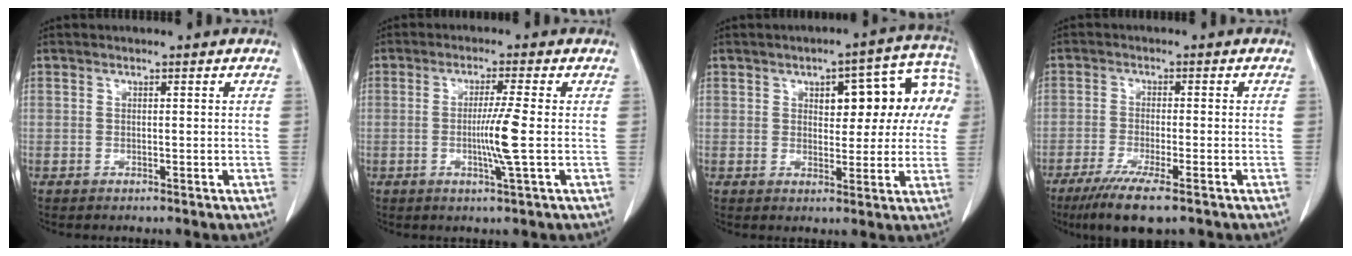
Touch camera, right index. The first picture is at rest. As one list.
[{"total": 5.5, "force": [-0.7, -1.2, 5.3], "torque": [-0.094, -0.011, -0.014]}, {"total": 11.5, "force": [3.0, 4.9, 9.9], "torque": [-0.108, 0.043, 0.037]}, {"total": 8.1, "force": [-5.4, 0.6, 5.9], "torque": [-0.102, -0.021, -0.086]}]